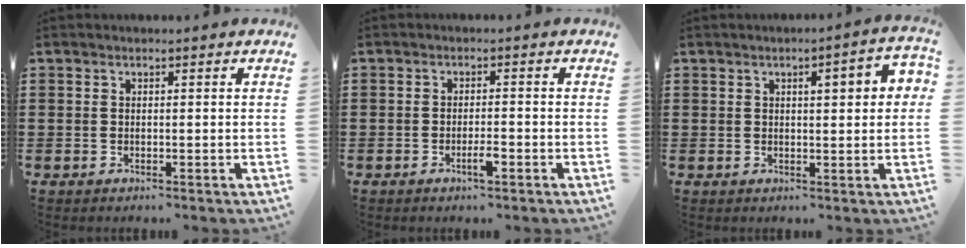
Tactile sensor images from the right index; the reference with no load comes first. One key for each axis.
{"total": 2.5, "fx": -1.3, "fy": 0.5, "fz": 2.1, "tx": -0.036, "ty": 0.002, "tz": -0.024}
{"total": 3.5, "fx": 0.7, "fy": 0.7, "fz": 3.4, "tx": -0.055, "ty": 0.002, "tz": 0.007}